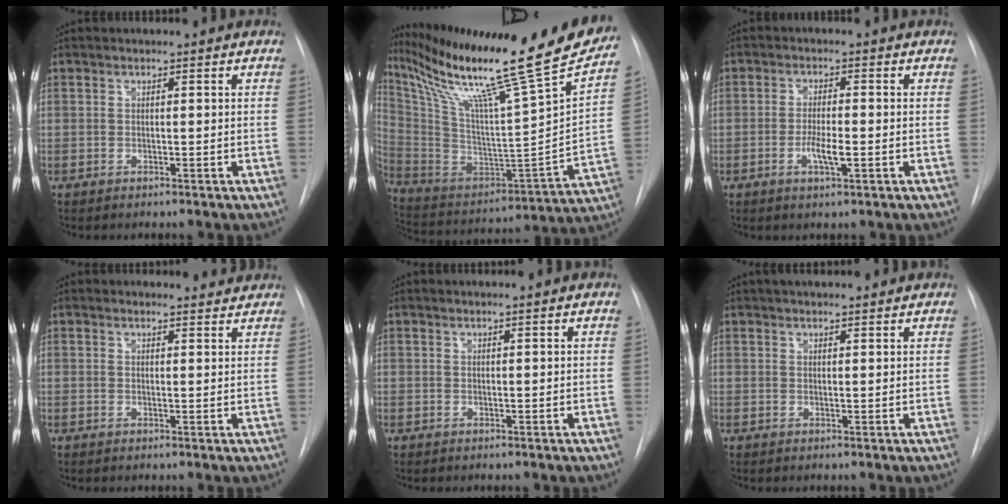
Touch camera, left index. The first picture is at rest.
{"total": 31.6, "force": [25.7, 0.4, 18.4], "torque": [-0.323, -0.075, 0.386]}
{"total": 3.8, "force": [-1.1, 0.7, 3.6], "torque": [-0.069, -0.003, -0.018]}
{"total": 3.7, "force": [3.6, 0.9, -0.1], "torque": [-0.002, -0.003, 0.029]}
{"total": 2.1, "force": [2.0, -0.2, 0.7], "torque": [-0.015, 0.009, 0.025]}
{"total": 8.0, "force": [7.0, 1.4, 3.5], "torque": [-0.051, 0.028, 0.092]}